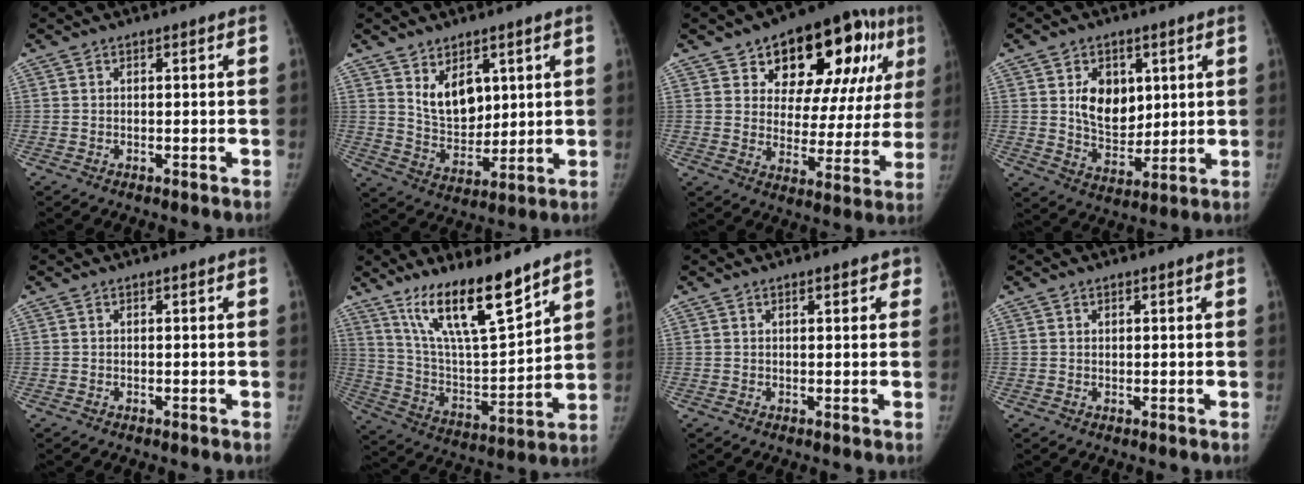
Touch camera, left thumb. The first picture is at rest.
{"total": 9.1, "force": [3.9, 5.8, 5.8], "torque": [-0.066, -0.036, 0.083]}
{"total": 22.9, "force": [10.5, 12.7, 16.0], "torque": [-0.164, -0.002, 0.151]}
{"total": 10.8, "force": [3.1, 7.7, 6.8], "torque": [-0.068, -0.023, 0.065]}
{"total": 0.0}
{"total": 17.9, "force": [12.8, 4.1, 11.8], "torque": [-0.177, -0.074, 0.240]}
{"total": 2.8, "force": [1.6, 1.3, 1.9], "torque": [-0.007, -0.003, 0.017]}
{"total": 0.6, "force": [0.4, 0.4, 0.2], "torque": [0.002, -0.002, 0.005]}